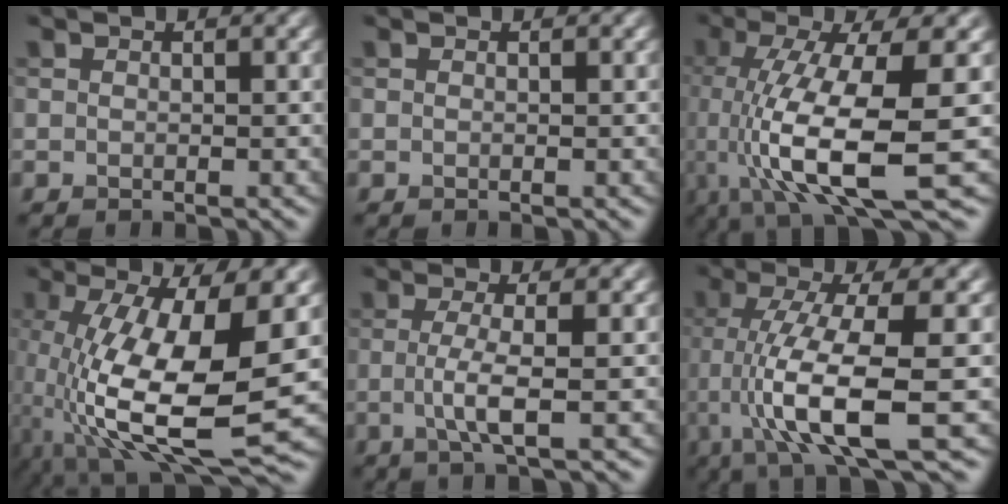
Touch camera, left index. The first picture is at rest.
{"total": 0.0}
{"total": 11.6, "force": [-2.8, 3.0, 10.9], "torque": [-0.202, -0.011, -0.045]}
{"total": 13.1, "force": [-2.4, 4.0, 12.2], "torque": [-0.240, -0.017, -0.035]}
{"total": 3.3, "force": [-0.3, 0.6, 3.3], "torque": [-0.064, -0.008, -0.008]}
{"total": 9.6, "force": [-1.8, 2.1, 9.1], "torque": [-0.168, -0.009, -0.032]}